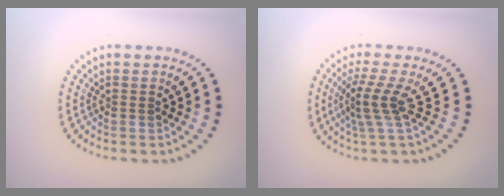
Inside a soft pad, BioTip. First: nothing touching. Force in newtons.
{"total": 2.9, "press": 2.0, "slide": 2.2}